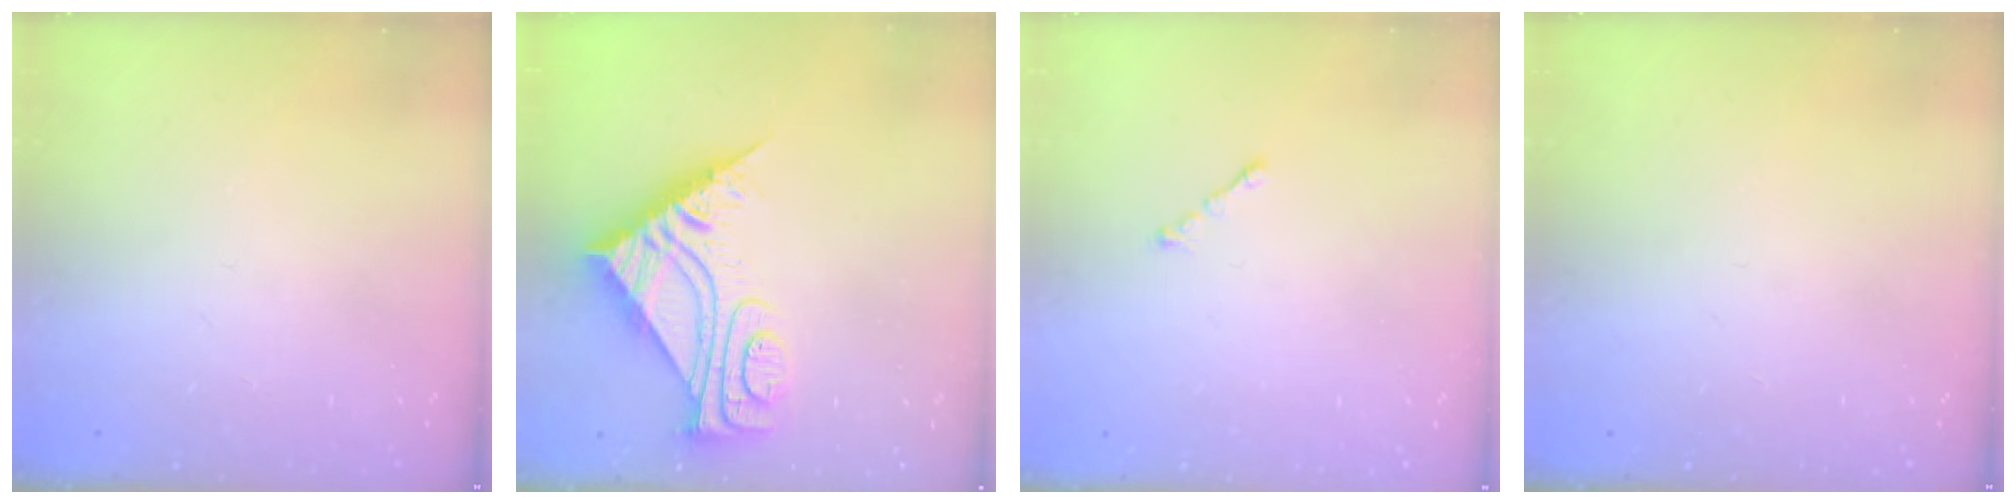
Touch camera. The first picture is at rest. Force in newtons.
{"total": 11.1, "press": 11.0, "slide": 0.8}
{"total": 0.7, "press": 0.5, "slide": 0.5}
{"total": 0.0}